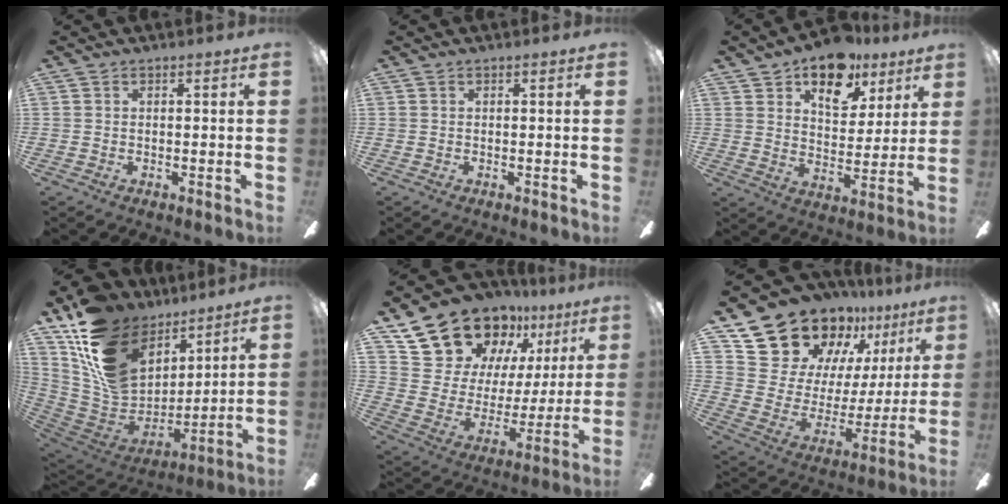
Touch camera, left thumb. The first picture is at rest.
{"total": 0.0}
{"total": 14.3, "force": [9.4, 8.1, 7.1], "torque": [-0.090, -0.048, 0.162]}
{"total": 20.7, "force": [10.6, 14.4, 10.4], "torque": [-0.209, -0.058, 0.203]}
{"total": 21.8, "force": [16.3, 12.4, 7.5], "torque": [-0.143, -0.106, 0.317]}
{"total": 20.9, "force": [17.2, 10.9, 4.9], "torque": [-0.105, -0.131, 0.328]}